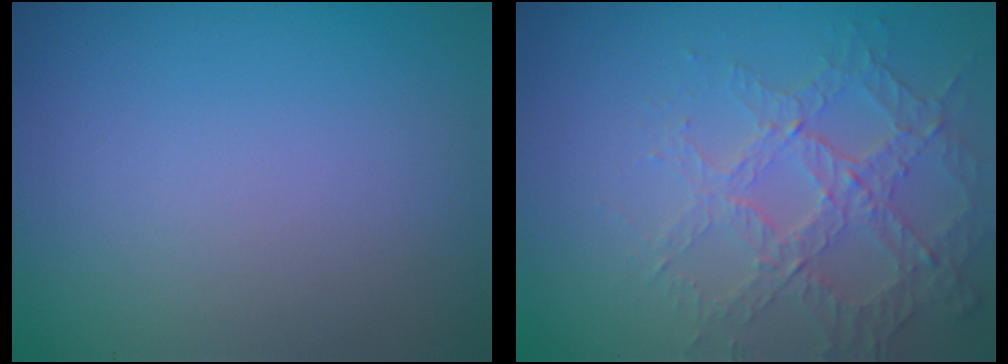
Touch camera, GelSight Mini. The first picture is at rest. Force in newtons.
{"total": 3.1, "press": 2.8, "slide": 1.3}